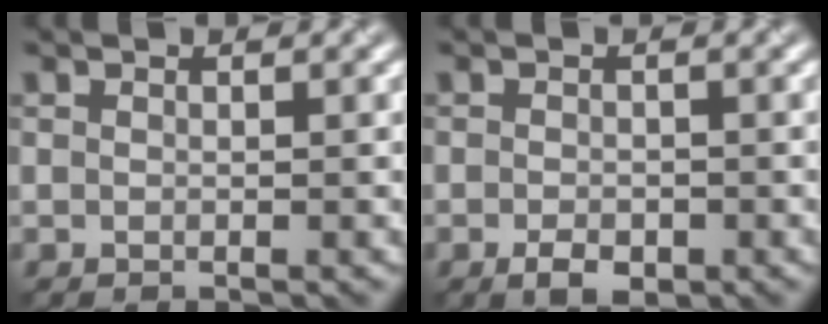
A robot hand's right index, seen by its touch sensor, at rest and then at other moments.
{"total": 2.1, "force": [-0.9, 1.2, 1.4], "torque": [-0.025, -0.003, -0.018]}